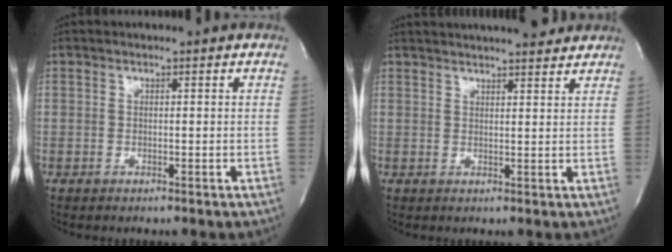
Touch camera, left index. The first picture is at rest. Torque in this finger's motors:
{"motor_torque": [1.10, -1.04, 0.51, 0.12]}